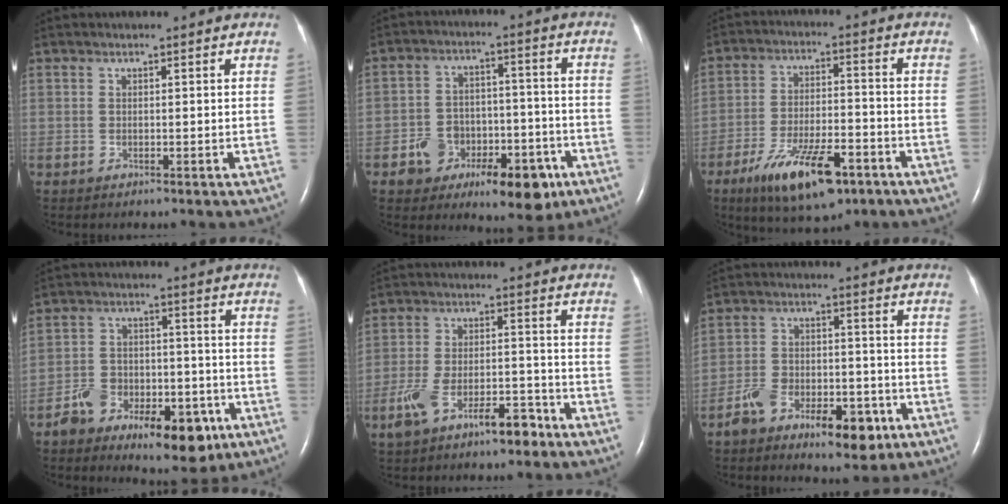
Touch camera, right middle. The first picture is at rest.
{"total": 11.6, "force": [-5.7, 6.9, 7.3], "torque": [-0.098, 0.027, -0.075]}
{"total": 13.5, "force": [-7.9, 4.3, 10.1], "torque": [-0.183, -0.011, -0.126]}
{"total": 13.8, "force": [-7.5, 6.7, 9.4], "torque": [-0.142, 0.015, -0.110]}
{"total": 9.4, "force": [-5.8, 3.6, 6.5], "torque": [-0.132, 0.015, -0.094]}
{"total": 11.5, "force": [-6.5, 5.1, 8.0], "torque": [-0.134, 0.014, -0.099]}